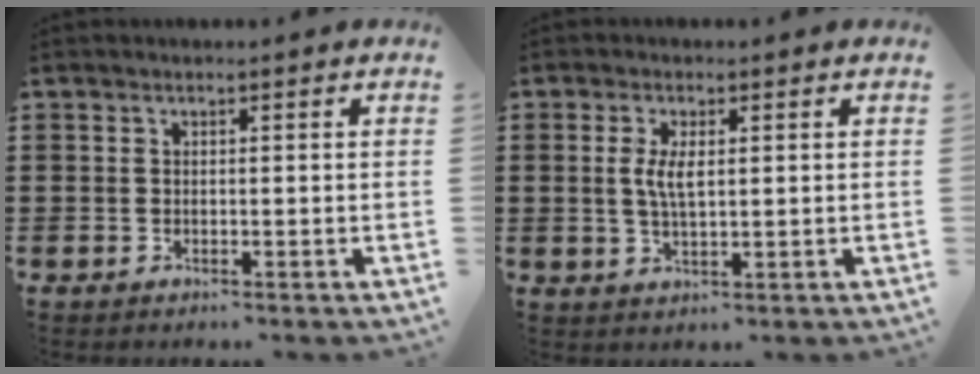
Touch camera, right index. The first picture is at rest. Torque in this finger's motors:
{"motor_torque": [0.35, 0.35, 0.13, 0.11]}